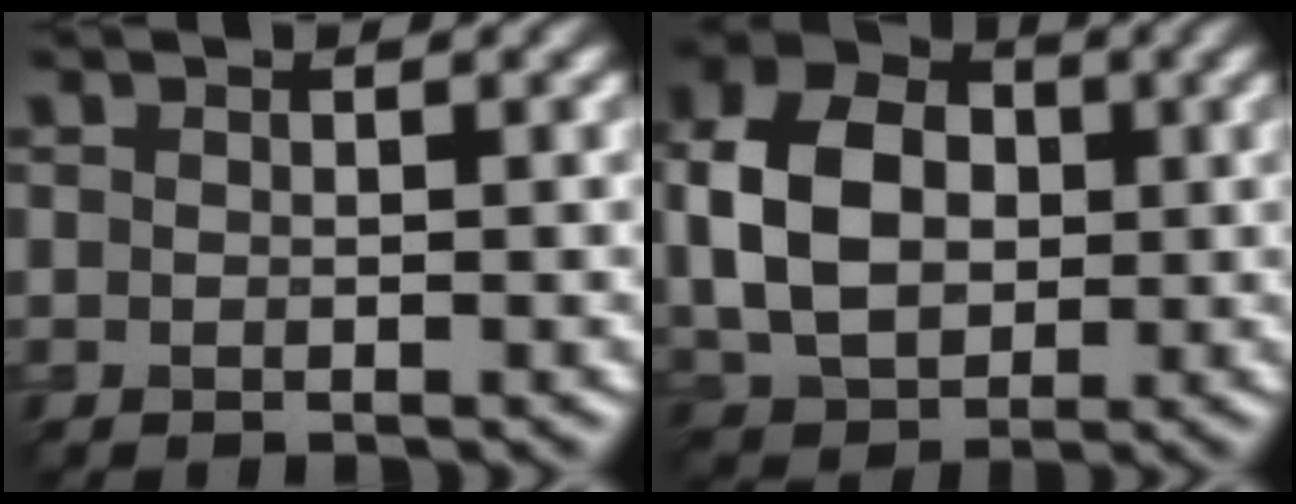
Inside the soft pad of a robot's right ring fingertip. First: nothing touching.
{"total": 8.9, "force": [0.6, 6.7, 5.8], "torque": [-0.131, 0.009, 0.007]}